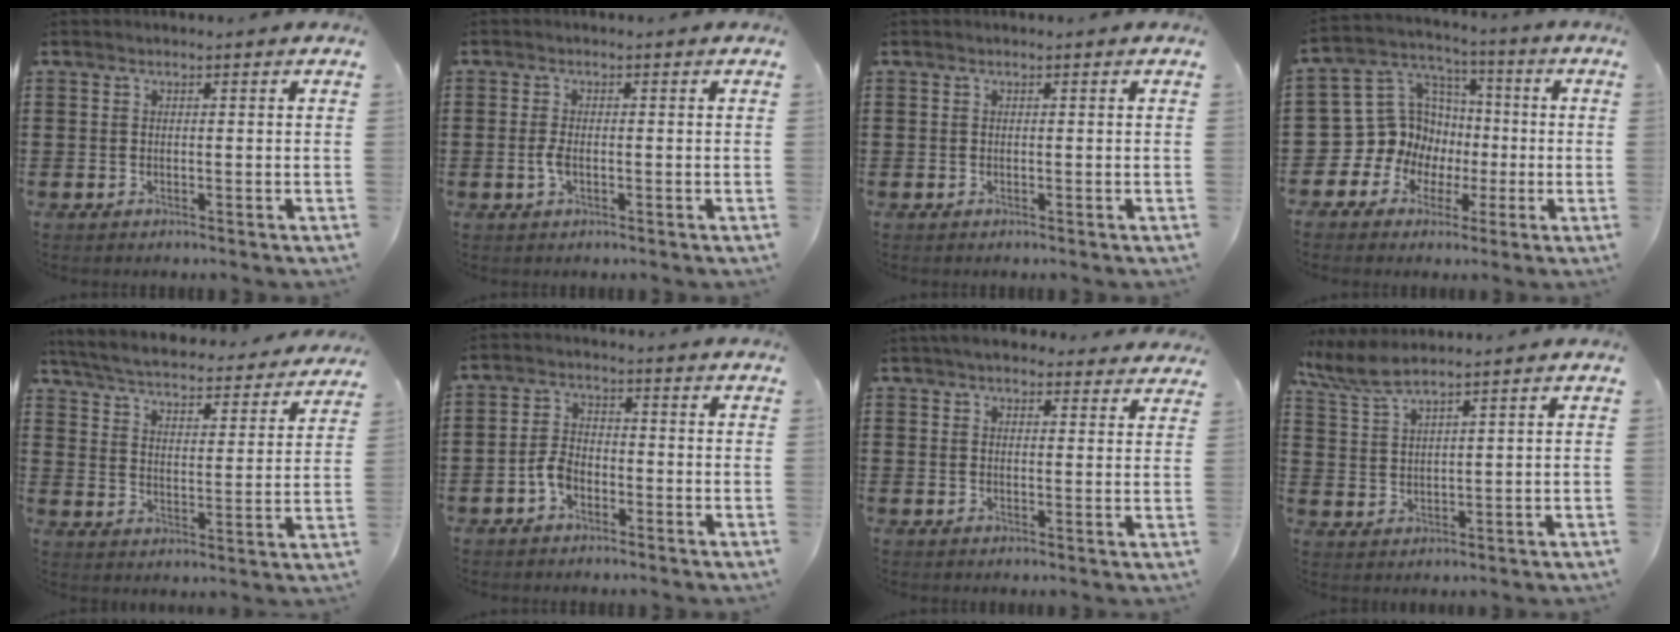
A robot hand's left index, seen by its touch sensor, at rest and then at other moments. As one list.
[{"total": 2.3, "force": [-0.6, 0.9, 2.0], "torque": [-0.053, -0.004, -0.015]}, {"total": 0.0}, {"total": 11.7, "force": [-0.9, 11.3, 2.8], "torque": [-0.102, -0.010, -0.006]}, {"total": 4.1, "force": [4.0, -0.2, 1.0], "torque": [-0.043, -0.035, 0.059]}, {"total": 3.8, "force": [-1.9, 2.3, 2.4], "torque": [-0.065, -0.001, -0.043]}, {"total": 4.1, "force": [3.8, 1.3, 1.1], "torque": [-0.025, -0.008, 0.070]}, {"total": 4.9, "force": [4.2, 0.5, 2.6], "torque": [-0.063, -0.008, 0.076]}]